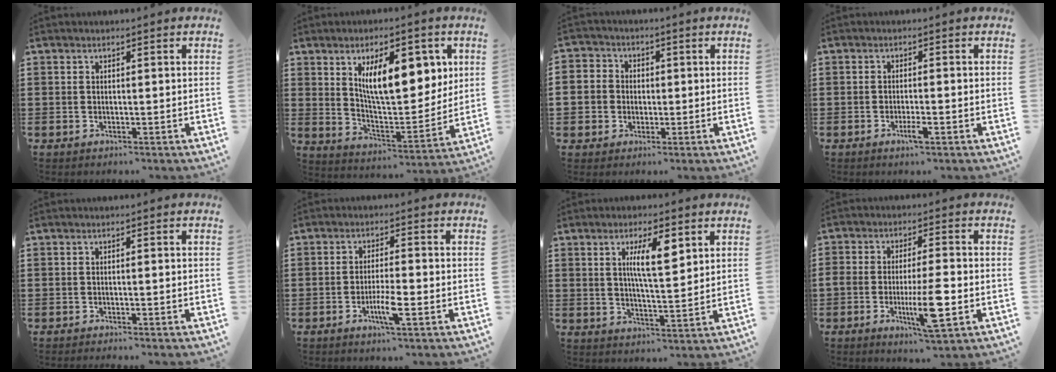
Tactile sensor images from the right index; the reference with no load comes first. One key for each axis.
{"total": 12.0, "fx": 4.7, "fy": 5.0, "fz": 9.8, "tx": -0.159, "ty": -0.007, "tz": 0.078}
{"total": 4.5, "fx": -0.7, "fy": 4.4, "fz": 0.6, "tx": -0.037, "ty": 0.010, "tz": -0.020}
{"total": 2.6, "fx": -1.3, "fy": 0.3, "fz": 2.2, "tx": -0.044, "ty": -0.004, "tz": -0.025}
{"total": 0.8, "fx": -0.7, "fy": -0.2, "fz": 0.2, "tx": -0.003, "ty": -0.002, "tz": -0.015}
{"total": 4.9, "fx": -2.1, "fy": 0.7, "fz": 4.4, "tx": -0.086, "ty": -0.006, "tz": -0.040}
{"total": 6.6, "fx": 2.6, "fy": 1.7, "fz": 5.9, "tx": -0.114, "ty": 0.004, "tz": 0.040}
{"total": 9.5, "fx": -3.0, "fy": 1.8, "fz": 8.9, "tx": -0.160, "ty": -0.007, "tz": -0.052}